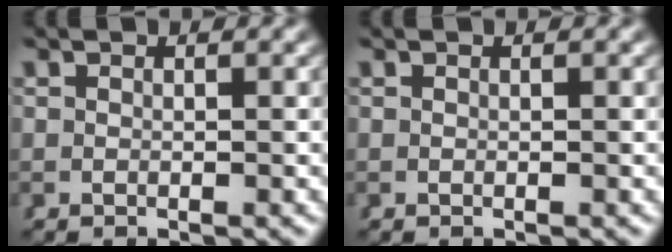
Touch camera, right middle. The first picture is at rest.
{"total": 0.0}